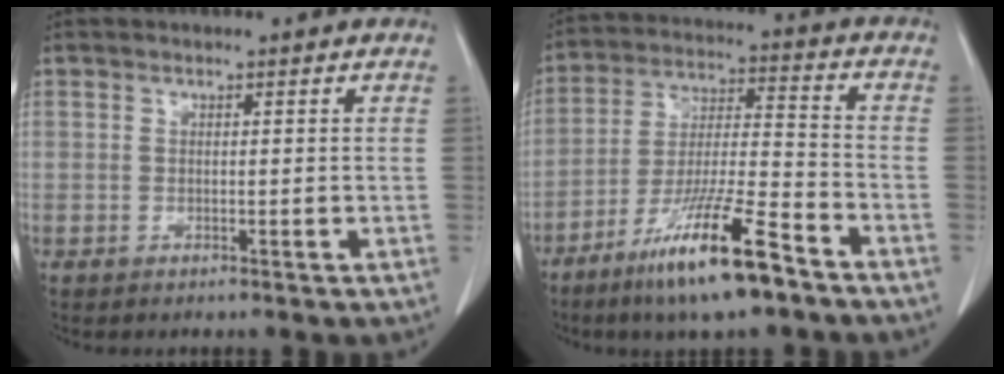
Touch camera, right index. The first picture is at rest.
{"total": 14.9, "force": [-9.7, 1.1, 11.3], "torque": [-0.219, -0.032, -0.177]}